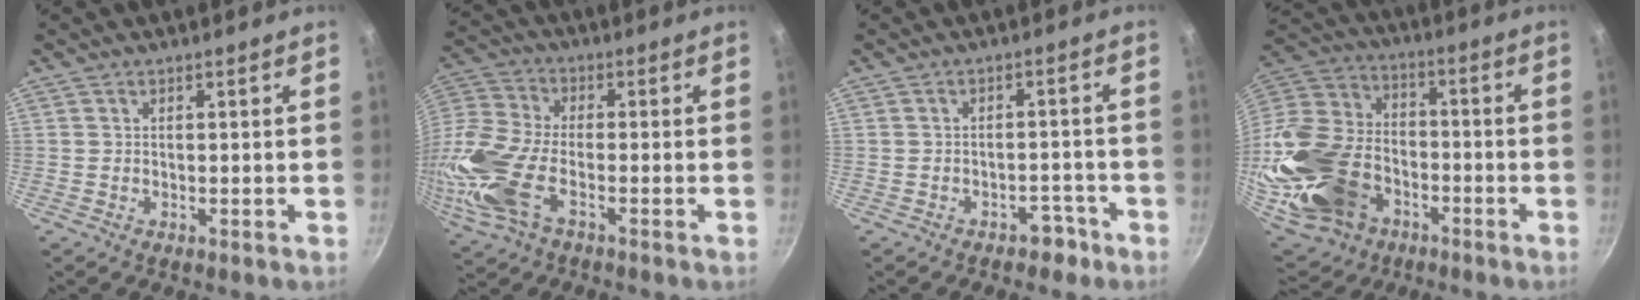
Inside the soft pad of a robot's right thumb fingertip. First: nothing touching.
{"total": 17.5, "force": [-5.5, 8.8, 14.2], "torque": [-0.351, 0.006, -0.105]}
{"total": 3.6, "force": [-2.6, 2.1, 1.4], "torque": [-0.004, 0.030, -0.033]}
{"total": 31.2, "force": [-10.4, 22.1, 19.5], "torque": [-0.502, 0.029, -0.183]}